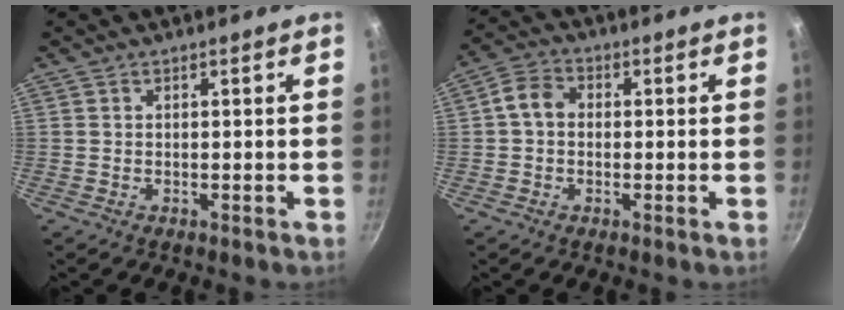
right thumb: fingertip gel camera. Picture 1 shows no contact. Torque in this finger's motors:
{"motor_torque": [-0.04, 0.06, 0.30, -0.29, 0.01]}